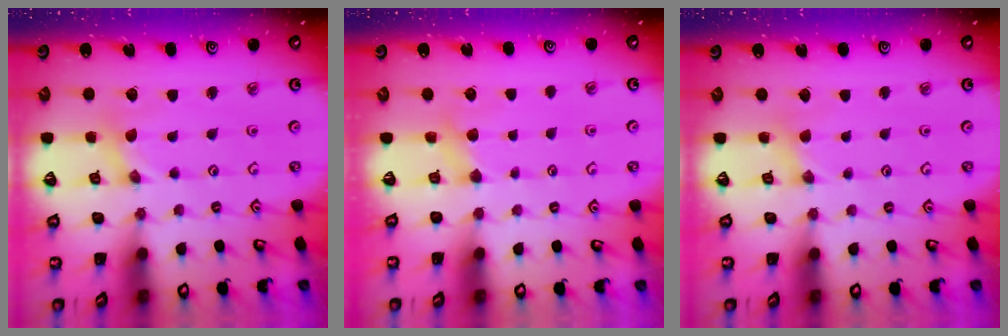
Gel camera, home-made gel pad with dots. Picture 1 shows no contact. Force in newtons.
{"total": 4.9, "press": 4.9, "slide": 0.5}
{"total": 2.1, "press": 2.1, "slide": 0.4}